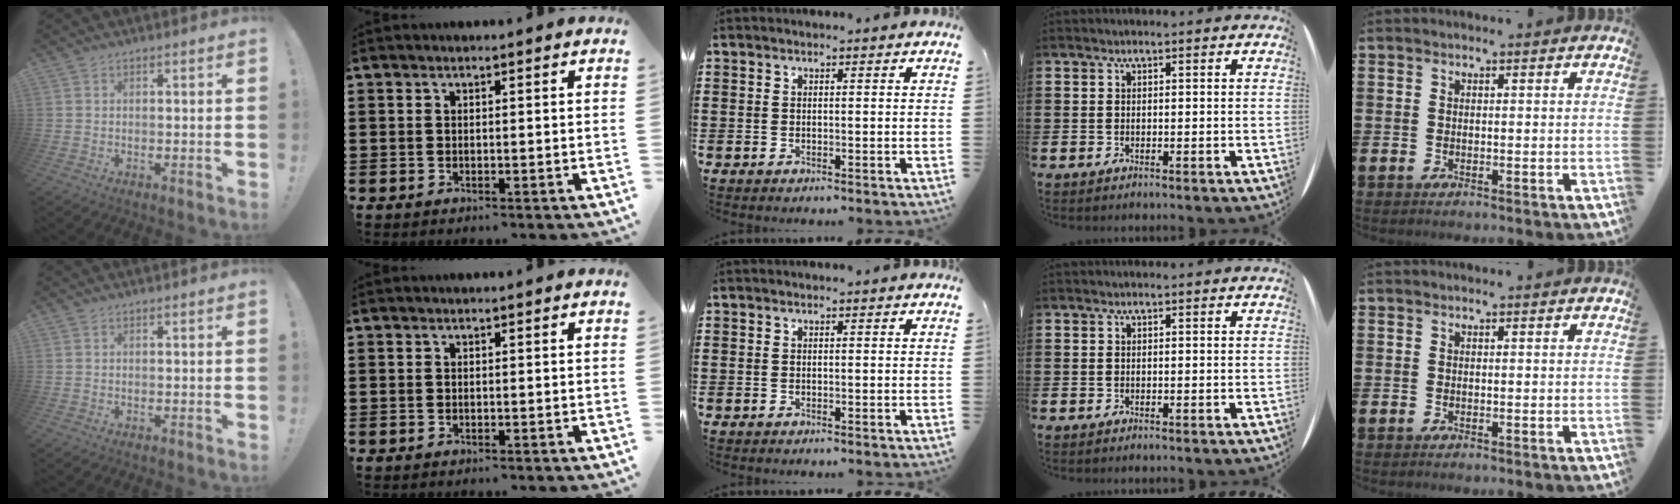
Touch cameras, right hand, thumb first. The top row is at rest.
{}